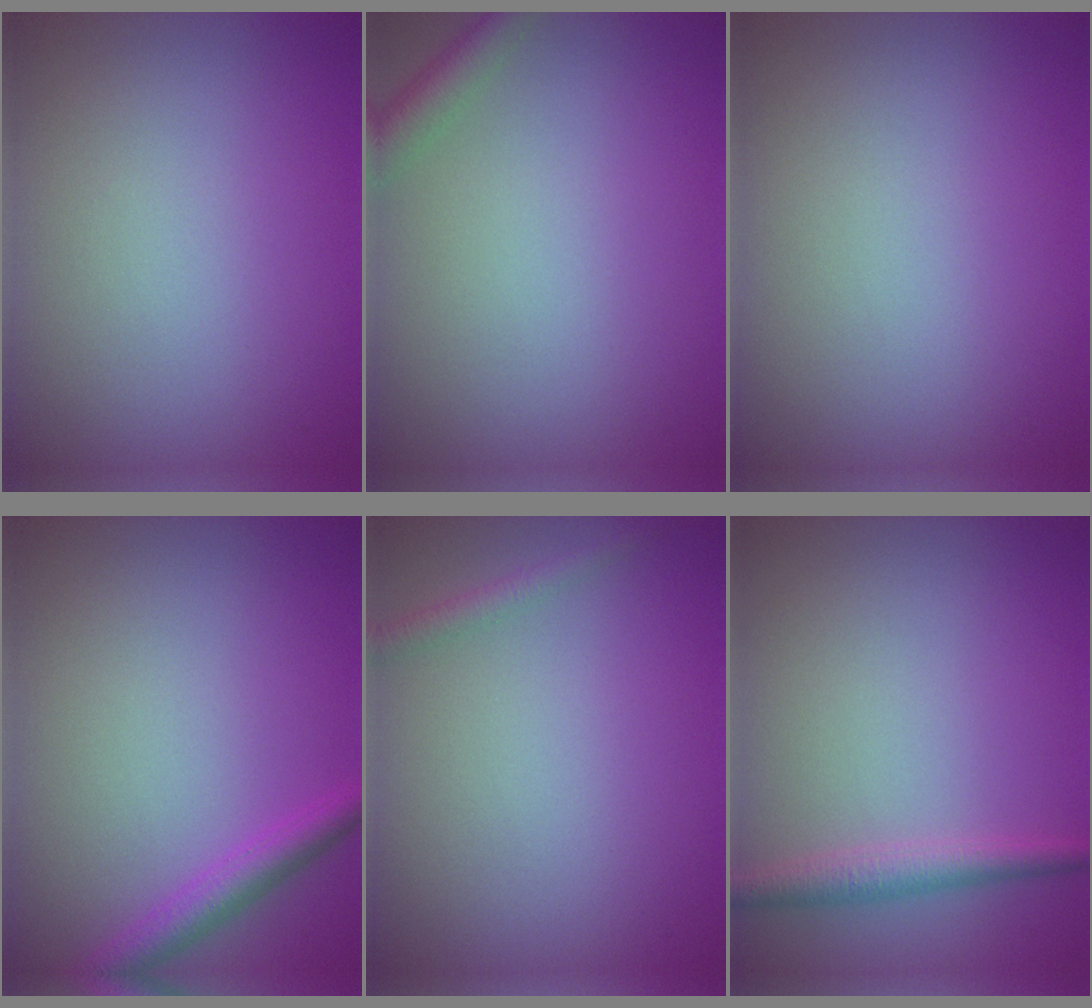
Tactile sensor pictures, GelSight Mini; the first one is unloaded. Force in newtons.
{"total": 2.2, "press": 2.2, "slide": 0.2}
{"total": 0.0}
{"total": 2.6, "press": 2.6, "slide": 0.2}
{"total": 1.3, "press": 1.2, "slide": 0.1}
{"total": 2.2, "press": 2.2, "slide": 0.1}